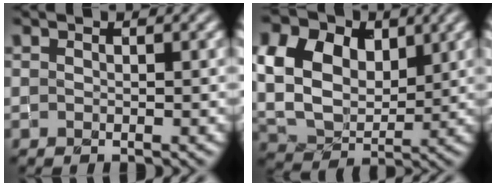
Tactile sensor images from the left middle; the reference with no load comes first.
{"total": 12.9, "force": [4.6, 9.3, 7.6], "torque": [-0.160, 0.034, 0.075]}